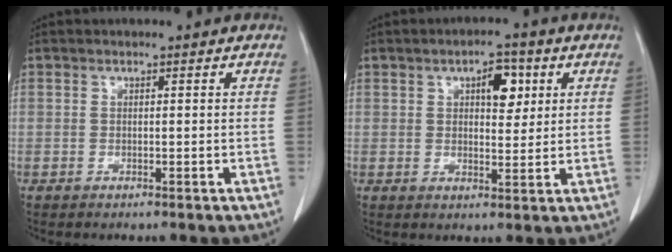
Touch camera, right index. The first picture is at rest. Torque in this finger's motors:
{"motor_torque": [0.13, 0.12, 0.22, 0.02]}